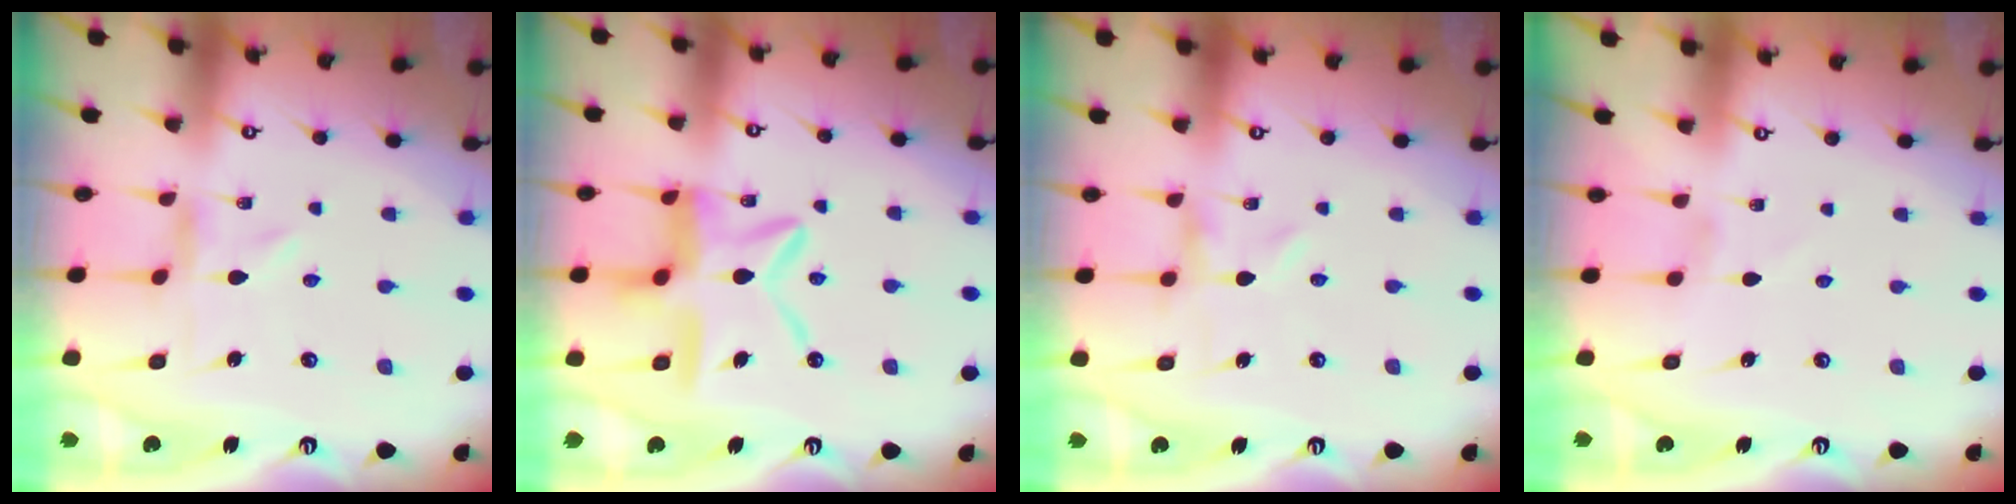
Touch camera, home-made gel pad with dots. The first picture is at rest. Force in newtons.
{"total": 13.1, "press": 13.0, "slide": 1.1}
{"total": 0.6, "press": 0.5, "slide": 0.1}
{"total": 1.2, "press": 1.2, "slide": 0.1}